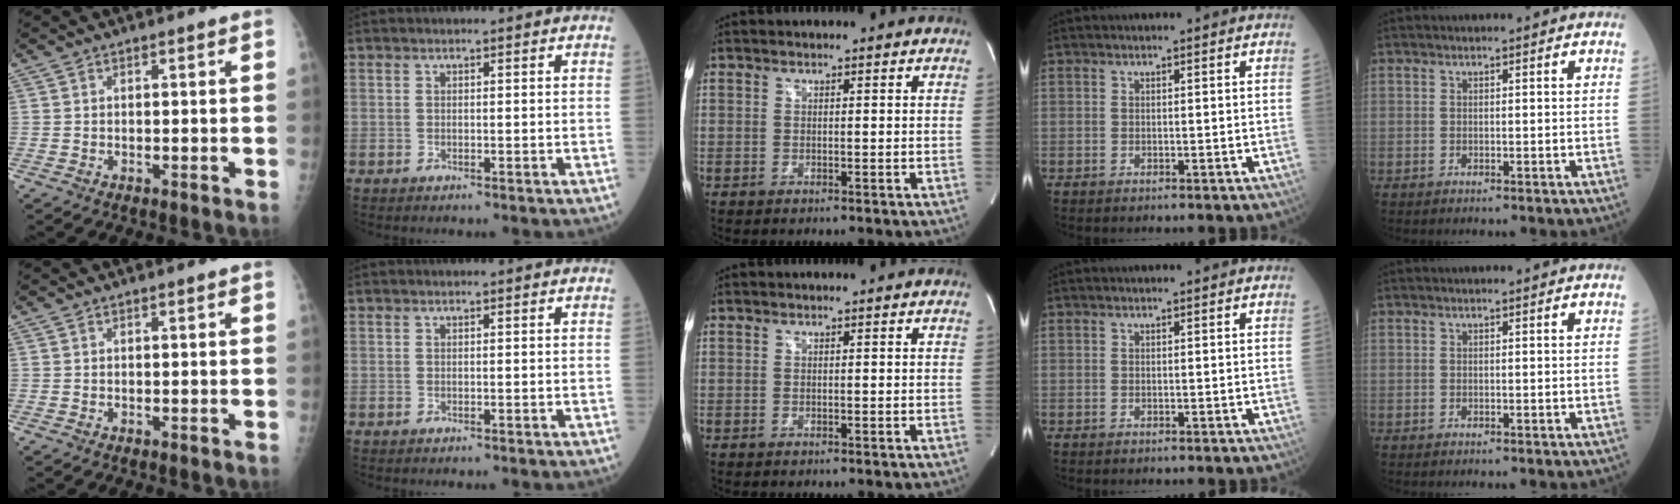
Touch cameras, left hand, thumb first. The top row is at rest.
{}